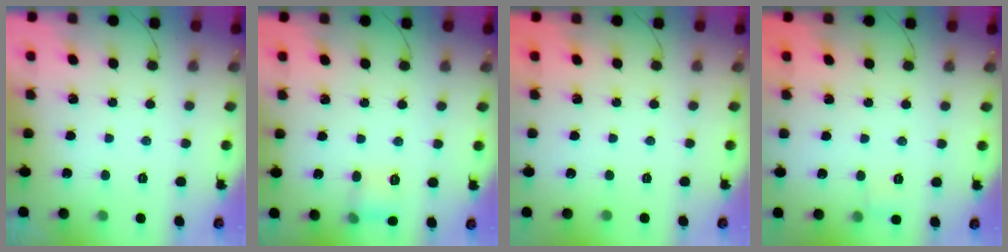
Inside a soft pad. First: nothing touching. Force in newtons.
{"total": 6.5, "press": 6.2, "slide": 1.9}
{"total": 0.0}
{"total": 5.4, "press": 5.2, "slide": 1.4}